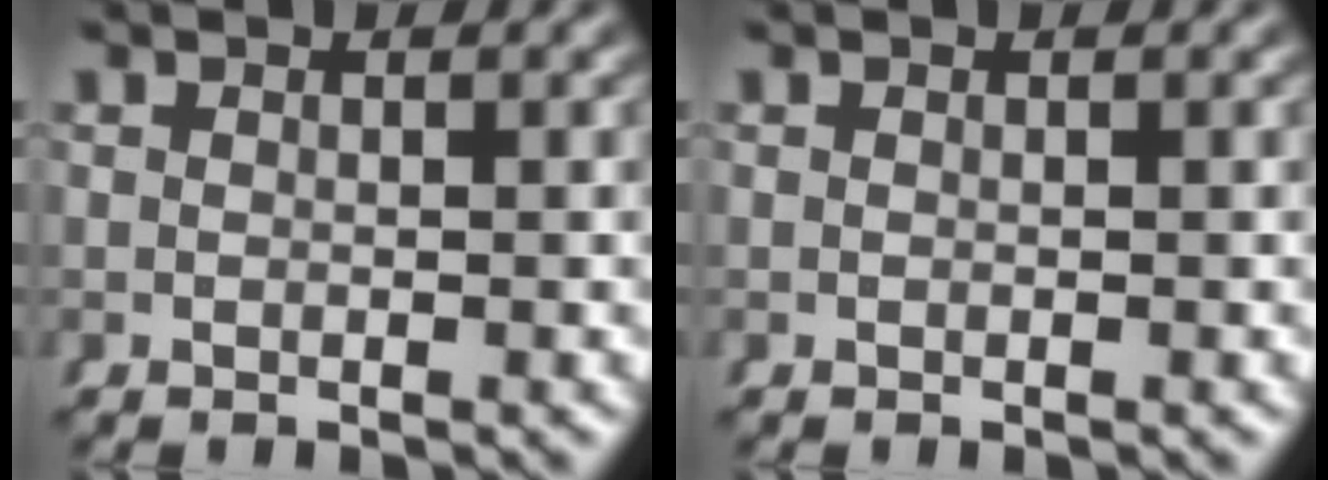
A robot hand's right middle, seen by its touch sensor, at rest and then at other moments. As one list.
[{"total": 0.0}]